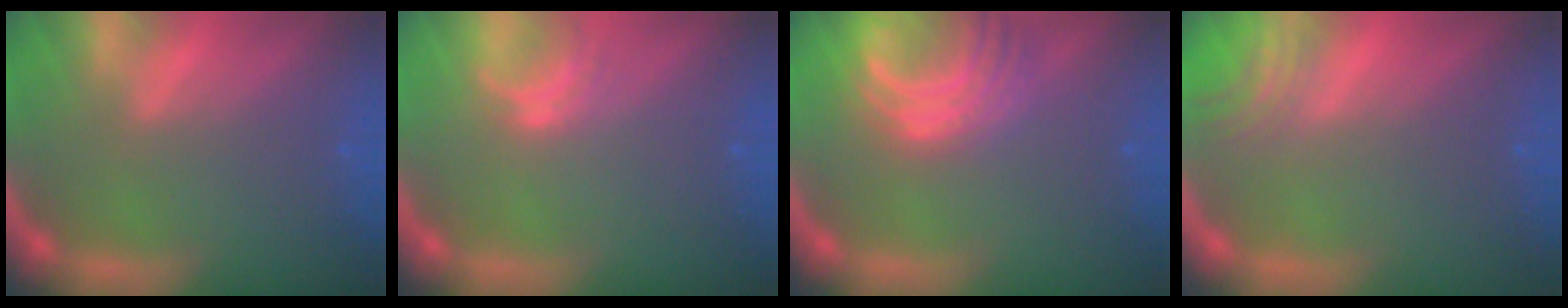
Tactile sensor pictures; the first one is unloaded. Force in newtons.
{"total": 1.5}
{"total": 6.5}
{"total": 2.5}